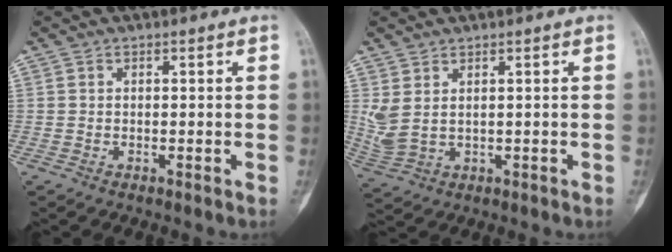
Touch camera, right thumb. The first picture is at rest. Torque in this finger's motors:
{"motor_torque": [-0.59, 0.01, 0.67, 0.17, -0.05]}